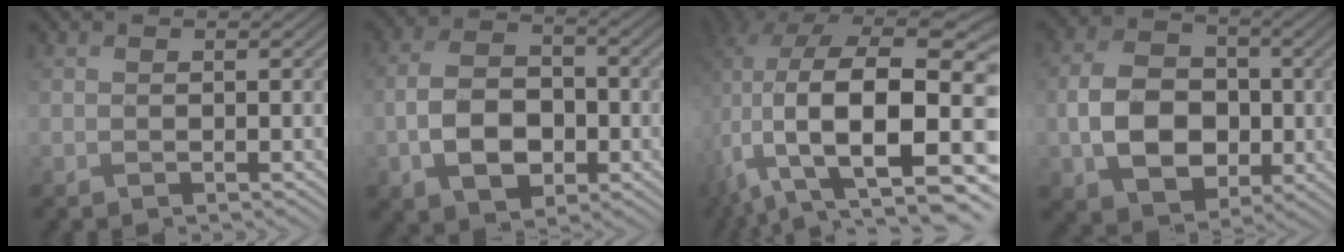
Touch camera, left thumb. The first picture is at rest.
{"total": 7.9, "force": [-2.8, 5.4, 5.1], "torque": [-0.104, -0.007, -0.057]}
{"total": 17.6, "force": [-1.8, 8.5, 15.3], "torque": [-0.279, -0.013, -0.026]}
{"total": 9.3, "force": [-1.9, 7.1, 5.7], "torque": [-0.120, -0.006, -0.043]}